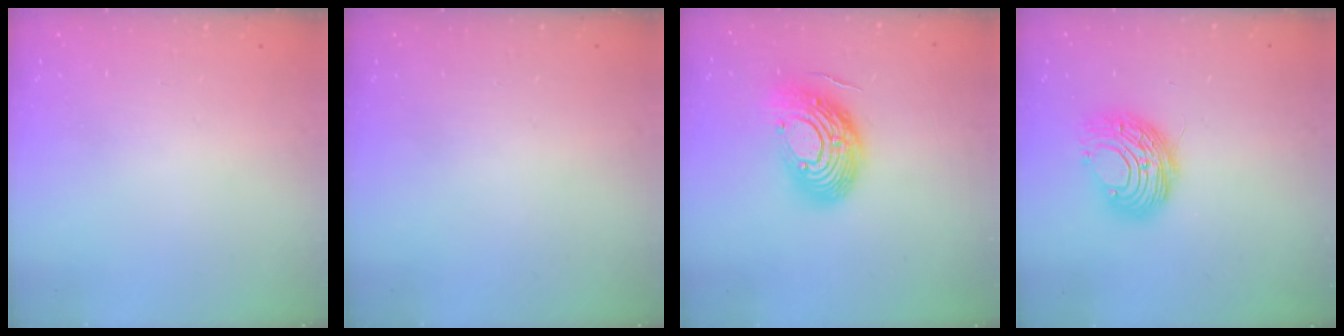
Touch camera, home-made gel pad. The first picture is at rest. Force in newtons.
{"total": 0.0}
{"total": 16.9, "press": 16.9, "slide": 1.2}
{"total": 9.9, "press": 9.9, "slide": 0.4}